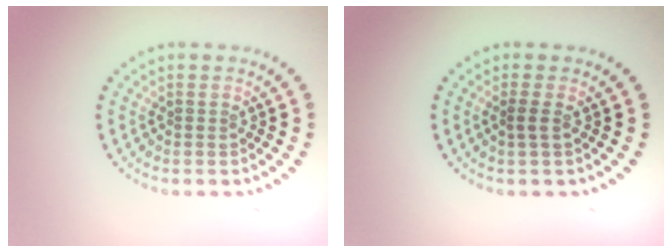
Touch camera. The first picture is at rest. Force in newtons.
{"total": 0.9, "press": 0.8, "slide": 0.4}